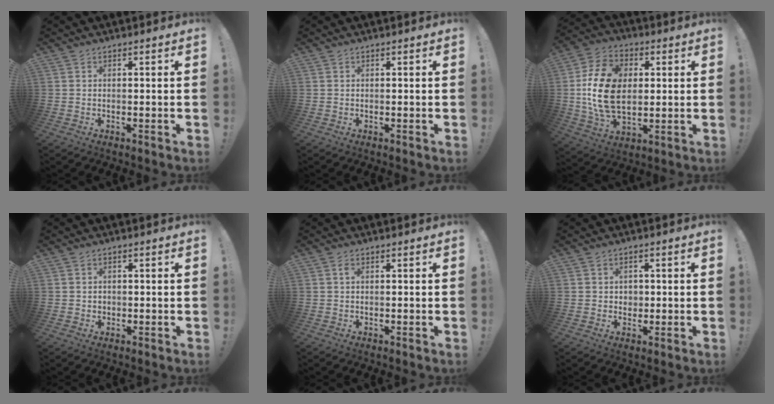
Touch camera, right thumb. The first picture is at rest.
{"total": 0.0}
{"total": 19.3, "force": [1.2, 13.3, 13.9], "torque": [-0.259, 0.007, 0.023]}
{"total": 1.3, "force": [0.1, 1.3, 0.3], "torque": [-0.002, -0.001, 0.000]}
{"total": 1.0, "force": [0.2, 0.5, 0.8], "torque": [-0.010, 0.000, 0.000]}
{"total": 2.5, "force": [0.5, 2.4, 0.4], "torque": [-0.002, -0.004, 0.007]}